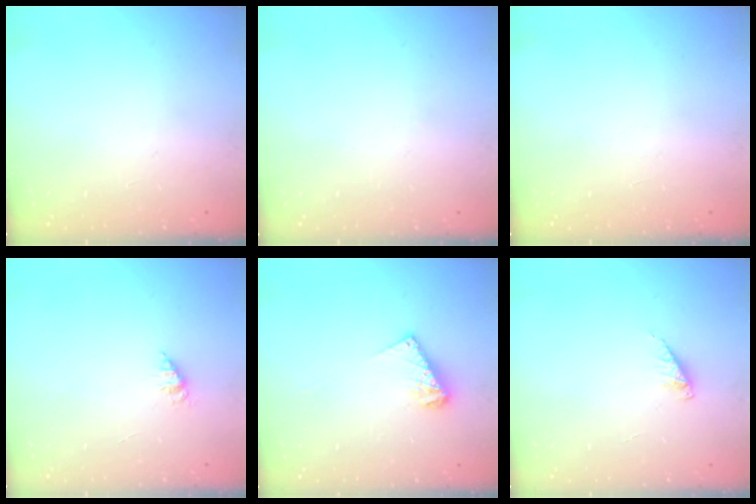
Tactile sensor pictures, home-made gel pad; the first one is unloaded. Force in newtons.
{"total": 0.0}
{"total": 0.0}
{"total": 2.1, "press": 2.1, "slide": 0.3}
{"total": 9.0, "press": 8.9, "slide": 0.9}
{"total": 4.4, "press": 4.3, "slide": 0.6}